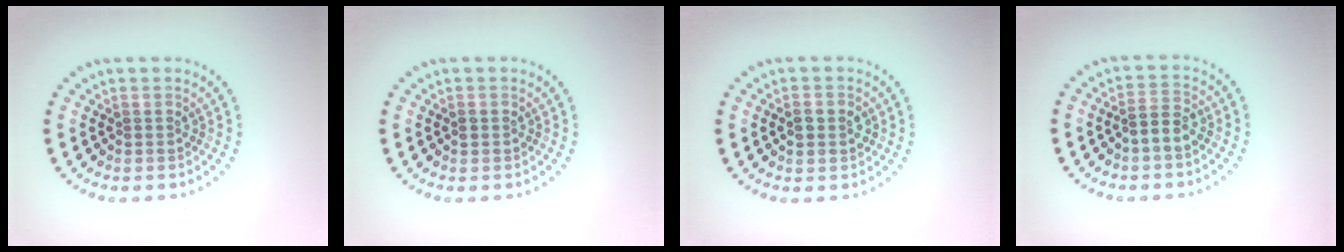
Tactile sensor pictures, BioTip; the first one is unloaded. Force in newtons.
{"total": 0.9, "press": 0.9, "slide": 0.0}
{"total": 1.9, "press": 1.9, "slide": 0.0}
{"total": 2.0, "press": 1.8, "slide": 0.8}